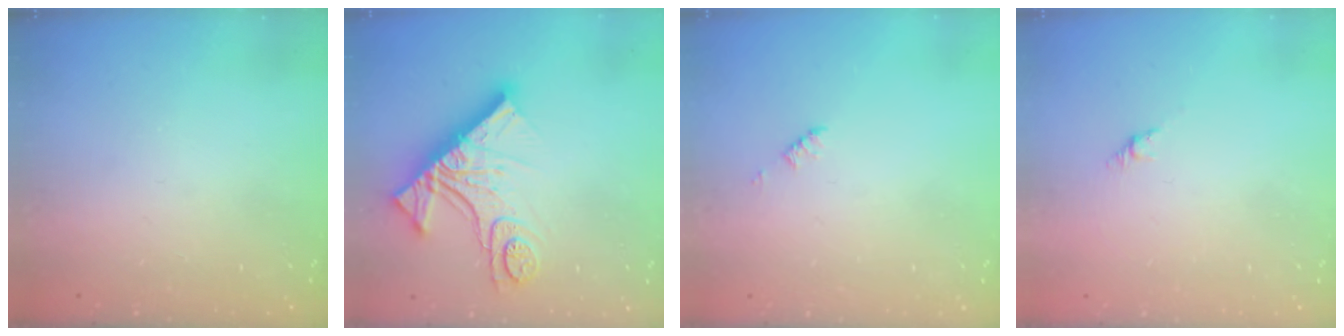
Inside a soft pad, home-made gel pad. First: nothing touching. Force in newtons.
{"total": 16.4, "press": 16.3, "slide": 1.6}
{"total": 1.2, "press": 1.2, "slide": 0.2}
{"total": 2.7, "press": 2.6, "slide": 0.7}